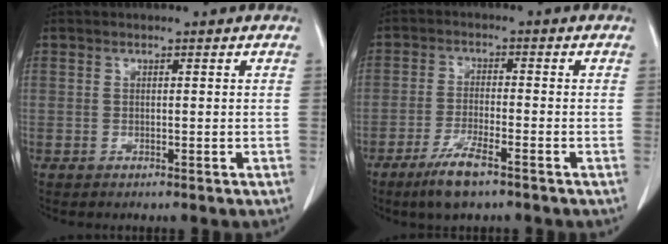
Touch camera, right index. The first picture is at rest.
{"total": 6.2, "force": [-4.2, 0.8, 4.5], "torque": [-0.096, -0.008, -0.076]}